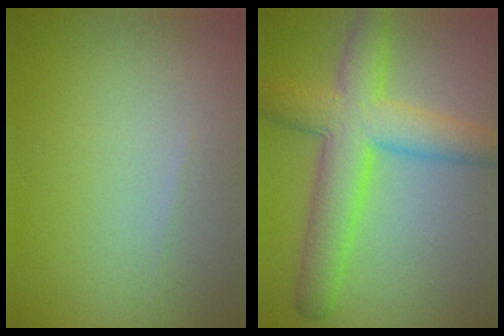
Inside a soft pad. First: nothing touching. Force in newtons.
{"total": 7.4, "press": 7.4, "slide": 0.3}